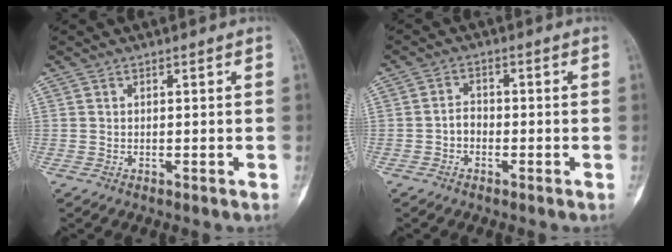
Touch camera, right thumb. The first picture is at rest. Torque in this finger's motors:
{"motor_torque": [0.16, 0.11, 0.12, -0.41, 0.08]}